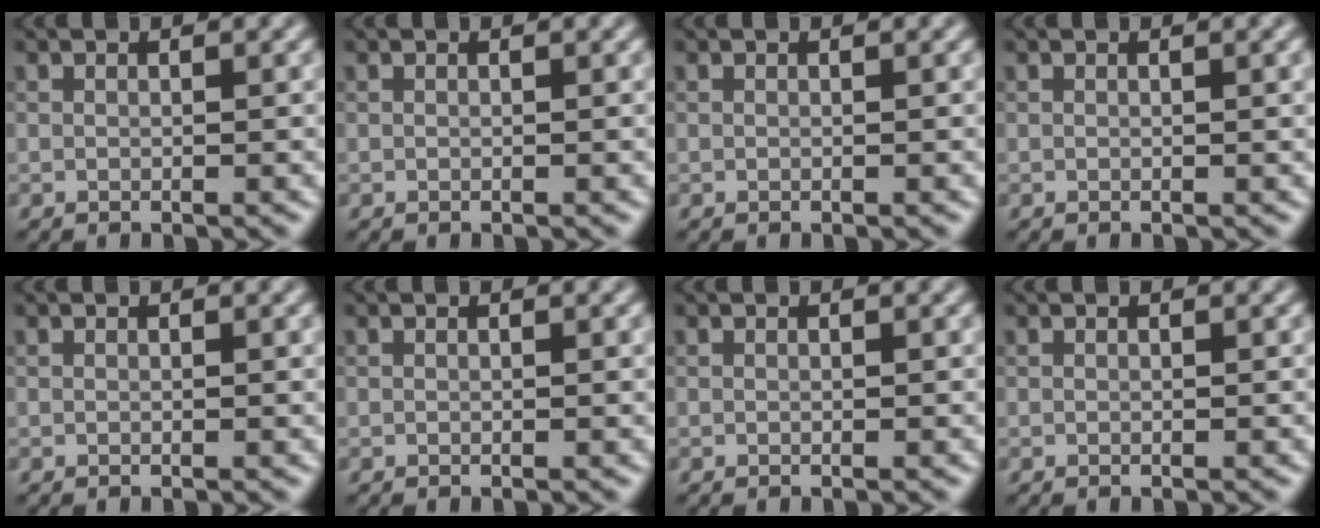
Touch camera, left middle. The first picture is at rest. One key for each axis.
{"total": 0.0}
{"total": 0.0}
{"total": 0.7, "fx": 0.1, "fy": 0.1, "fz": 0.6, "tx": -0.006, "ty": 0.003, "tz": 0.000}
{"total": 0.0}
{"total": 0.0}
{"total": 0.0}
{"total": 0.0}